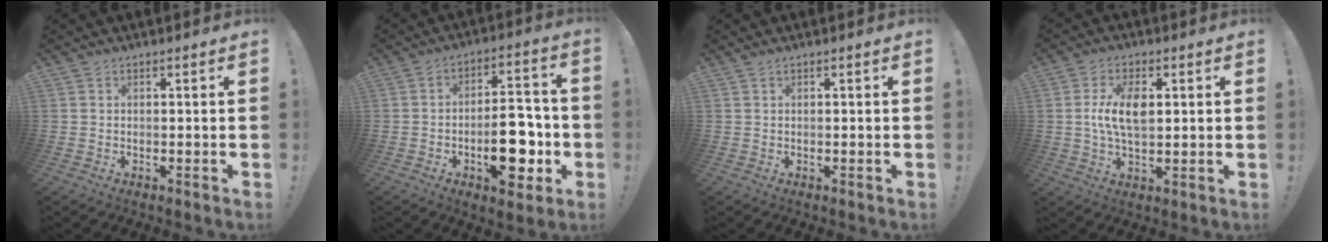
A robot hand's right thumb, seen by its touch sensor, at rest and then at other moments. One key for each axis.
{"total": 15.8, "fx": -4.3, "fy": 7.8, "fz": 13.1, "tx": -0.177, "ty": 0.022, "tz": -0.061}
{"total": 0.6, "fx": 0.6, "fy": -0.1, "fz": 0.1, "tx": -0.002, "ty": 0.000, "tz": 0.011}
{"total": 9.5, "fx": 1.7, "fy": 5.3, "fz": 7.7, "tx": -0.146, "ty": -0.001, "tz": 0.024}